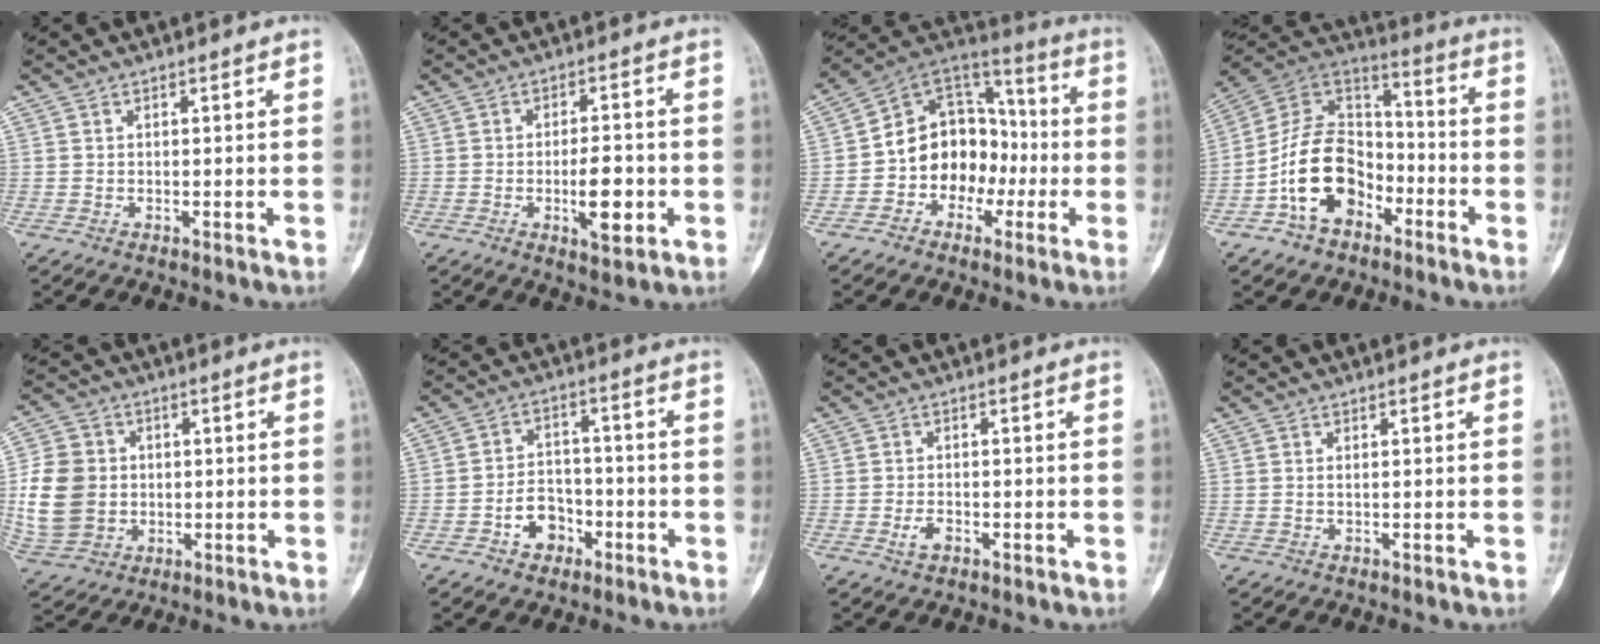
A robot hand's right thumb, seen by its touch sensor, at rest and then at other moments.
{"total": 7.7, "force": [-1.9, 3.1, 6.8], "torque": [-0.092, 0.007, -0.025]}
{"total": 15.4, "force": [-3.4, 12.1, 8.9], "torque": [-0.084, 0.060, -0.065]}
{"total": 16.6, "force": [-6.7, 11.3, 10.2], "torque": [-0.152, 0.073, -0.126]}
{"total": 13.2, "force": [-0.2, 11.1, 7.1], "torque": [-0.128, 0.008, 0.004]}
{"total": 7.3, "force": [-3.2, 5.5, 3.6], "torque": [-0.027, 0.036, -0.052]}
{"total": 2.4, "force": [-1.0, 1.5, 1.7], "torque": [-0.029, 0.005, -0.017]}
{"total": 0.5, "force": [0.1, 0.2, 0.4], "torque": [-0.012, 0.003, 0.004]}